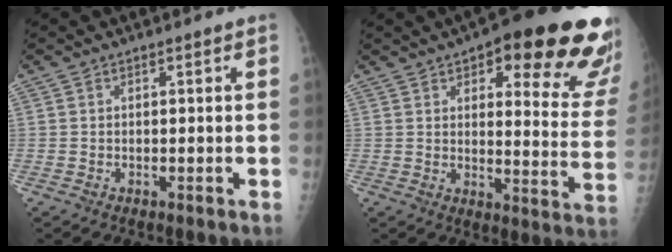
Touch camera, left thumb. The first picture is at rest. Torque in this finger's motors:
{"motor_torque": [0.51, 0.85, 1.50, -1.26, 0.10]}